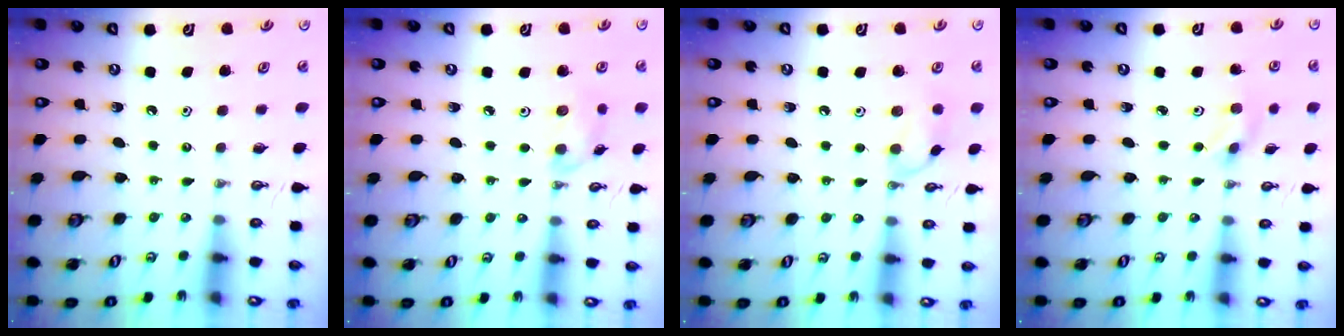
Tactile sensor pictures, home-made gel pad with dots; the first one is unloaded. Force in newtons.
{"total": 5.8, "press": 5.7, "slide": 1.4}
{"total": 7.9, "press": 7.9, "slide": 0.4}
{"total": 2.5, "press": 2.5, "slide": 0.5}